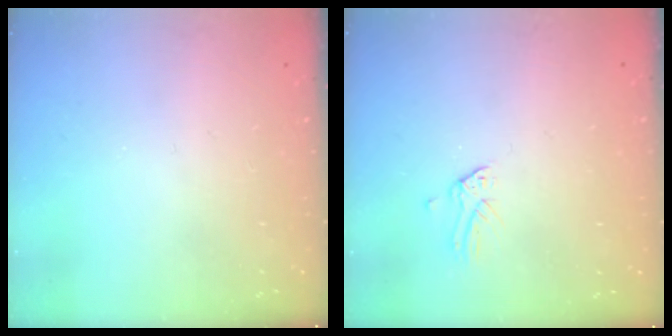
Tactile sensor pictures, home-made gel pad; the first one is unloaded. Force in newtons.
{"total": 0.0}